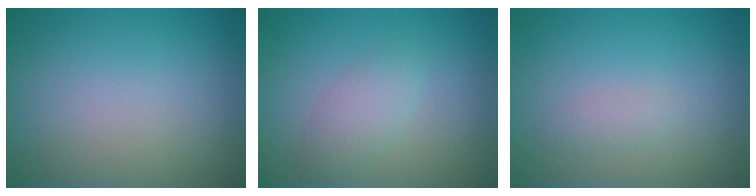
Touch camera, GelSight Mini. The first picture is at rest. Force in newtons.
{"total": 2.1, "press": 2.1, "slide": 0.1}
{"total": 1.0, "press": 1.0, "slide": 0.0}